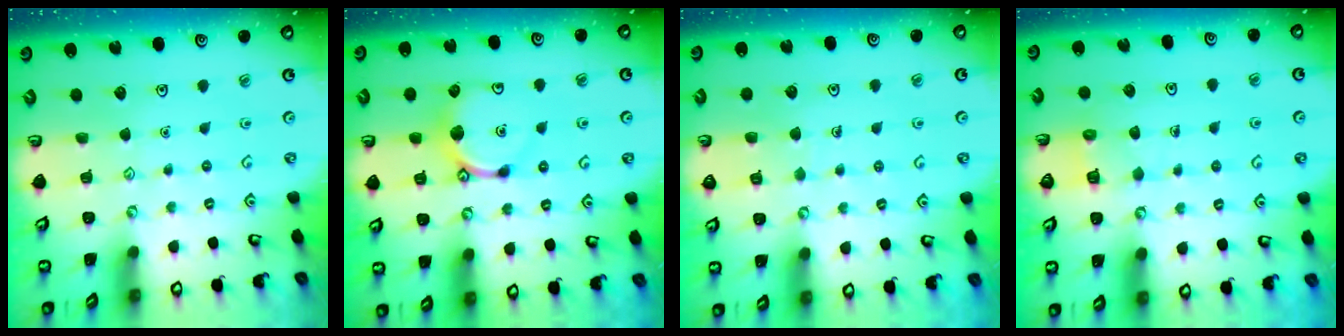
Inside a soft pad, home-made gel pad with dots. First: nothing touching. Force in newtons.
{"total": 9.1, "press": 9.1, "slide": 0.4}
{"total": 3.7, "press": 3.7, "slide": 0.2}
{"total": 5.1, "press": 5.1, "slide": 0.5}